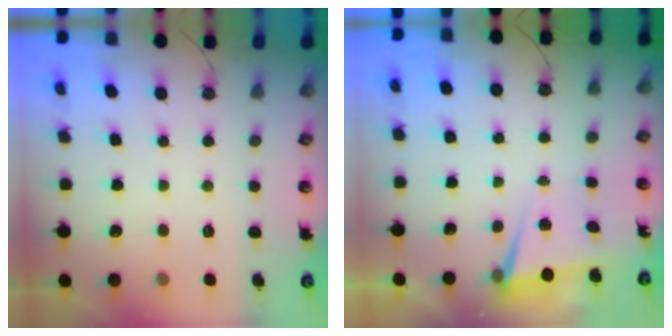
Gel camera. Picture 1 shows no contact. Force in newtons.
{"total": 2.0, "press": 1.7, "slide": 1.0}